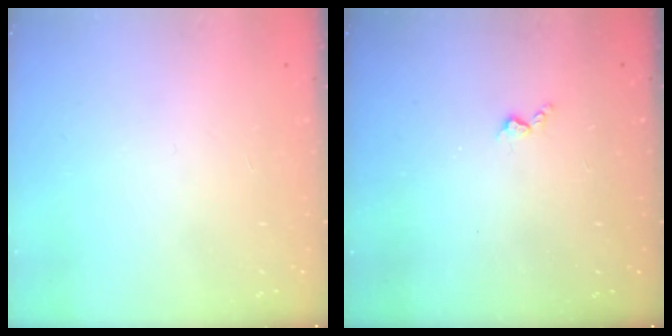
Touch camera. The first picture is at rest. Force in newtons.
{"total": 2.8, "press": 2.8, "slide": 0.5}